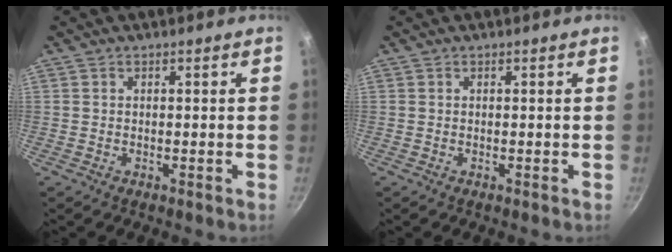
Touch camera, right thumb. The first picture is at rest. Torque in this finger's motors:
{"motor_torque": [0.00, 0.00, 0.18, -0.02, 0.03]}